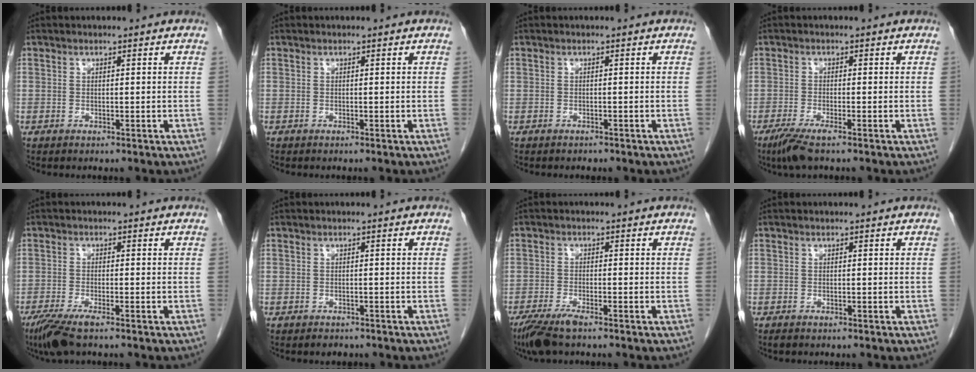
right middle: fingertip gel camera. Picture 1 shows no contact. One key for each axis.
{"total": 0.0}
{"total": 0.7, "fx": -0.7, "fy": 0.2, "fz": 0.0, "tx": -0.012, "ty": -0.003, "tz": -0.010}
{"total": 4.1, "fx": -2.8, "fy": 0.3, "fz": 3.1, "tx": -0.061, "ty": -0.013, "tz": -0.053}
{"total": 5.0, "fx": -3.5, "fy": 0.5, "fz": 3.6, "tx": -0.068, "ty": -0.014, "tz": -0.065}
{"total": 1.4, "fx": -1.2, "fy": 0.6, "fz": 0.3, "tx": -0.011, "ty": -0.003, "tz": -0.012}
{"total": 5.0, "fx": -3.7, "fy": 0.7, "fz": 3.3, "tx": -0.066, "ty": -0.013, "tz": -0.067}
{"total": 0.7, "fx": -0.6, "fy": 0.2, "fz": 0.3, "tx": -0.010, "ty": -0.002, "tz": -0.009}